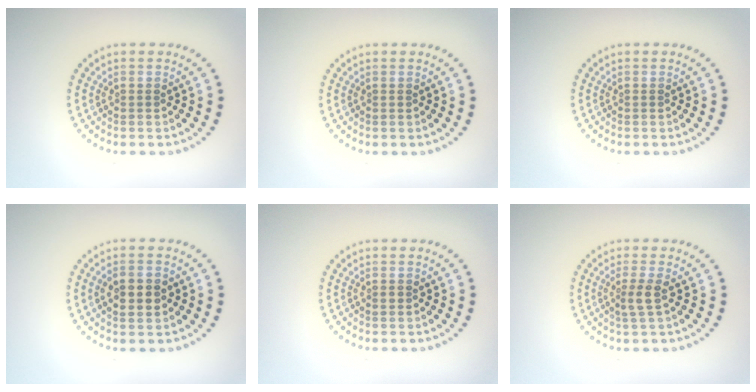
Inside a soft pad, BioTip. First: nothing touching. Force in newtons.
{"total": 0.0}
{"total": 0.0}
{"total": 2.6, "press": 2.6, "slide": 0.1}
{"total": 0.6, "press": 0.6, "slide": 0.1}
{"total": 1.8, "press": 1.4, "slide": 1.0}